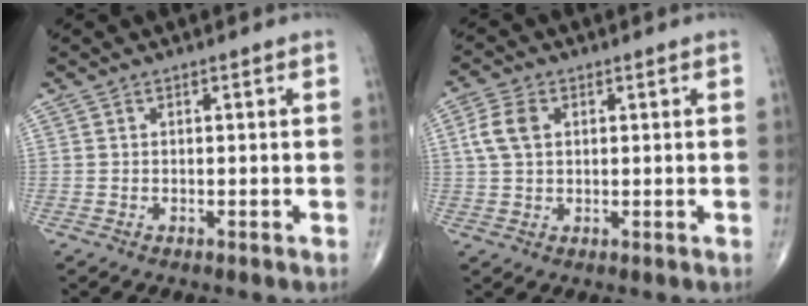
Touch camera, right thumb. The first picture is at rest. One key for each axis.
{"total": 5.3, "fx": 1.3, "fy": 3.5, "fz": 3.8, "tx": -0.083, "ty": 0.007, "tz": 0.023}